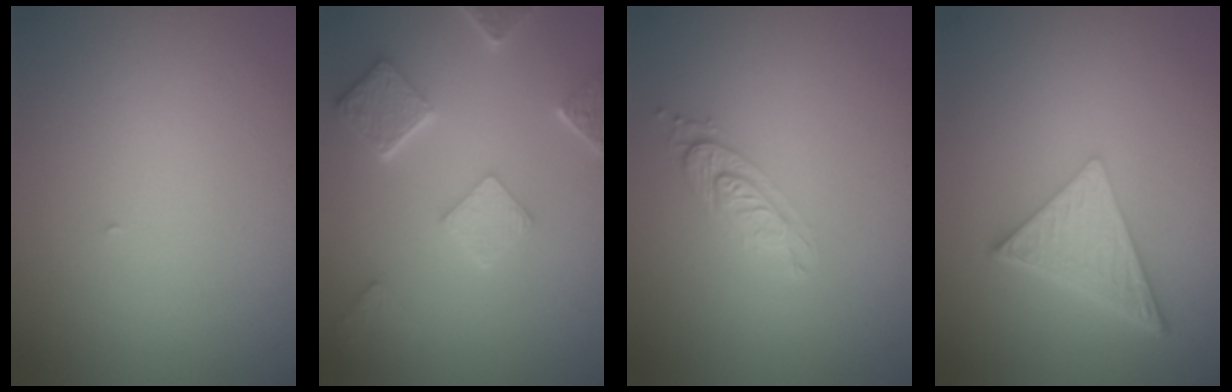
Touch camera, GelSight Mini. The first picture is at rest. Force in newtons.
{"total": 4.8, "press": 3.7, "slide": 2.9}
{"total": 2.1, "press": 2.0, "slide": 0.7}
{"total": 5.3, "press": 3.9, "slide": 3.6}